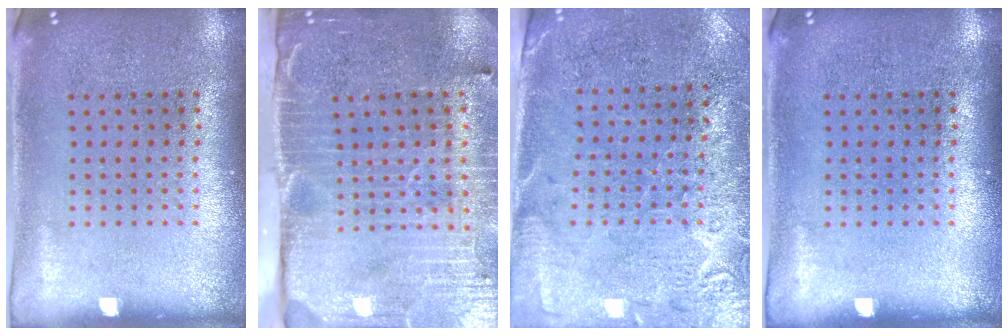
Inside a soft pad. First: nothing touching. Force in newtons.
{"total": 4.7, "press": 3.9, "slide": 2.6}
{"total": 2.8, "press": 2.5, "slide": 1.3}
{"total": 0.0}